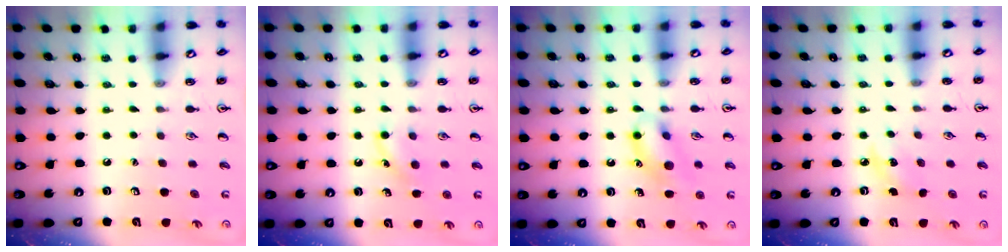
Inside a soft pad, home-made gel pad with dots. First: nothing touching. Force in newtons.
{"total": 6.1, "press": 5.8, "slide": 1.6}
{"total": 12.1, "press": 12.0, "slide": 0.8}
{"total": 5.3, "press": 5.1, "slide": 1.3}